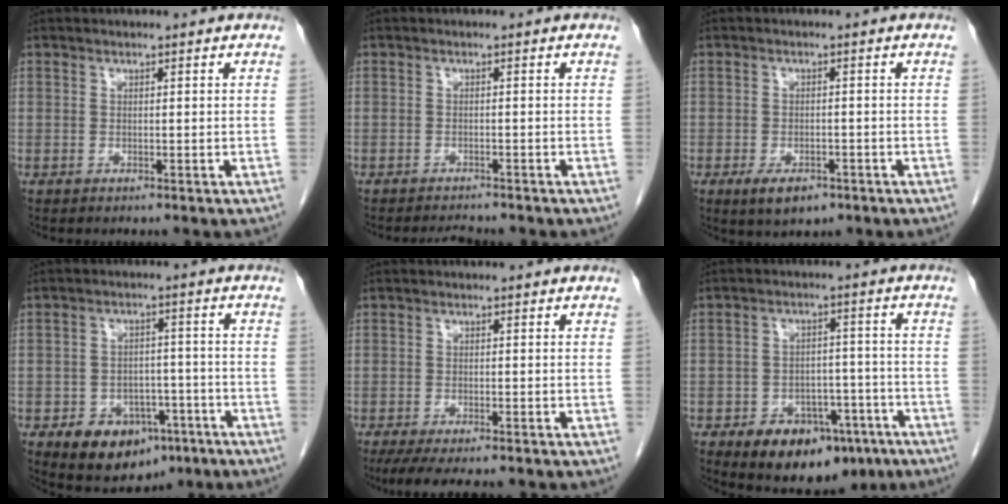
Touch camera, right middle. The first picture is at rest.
{"total": 2.4, "force": [-2.3, 0.2, 0.4], "torque": [-0.011, -0.010, -0.036]}
{"total": 4.5, "force": [-2.5, 2.2, 2.9], "torque": [-0.051, -0.002, -0.031]}
{"total": 9.7, "force": [-5.2, 6.5, 4.9], "torque": [-0.076, 0.011, -0.068]}
{"total": 7.2, "force": [-5.9, 1.1, 4.1], "torque": [-0.061, -0.016, -0.090]}
{"total": 12.4, "force": [-7.4, 7.4, 6.7], "torque": [-0.081, 0.017, -0.101]}